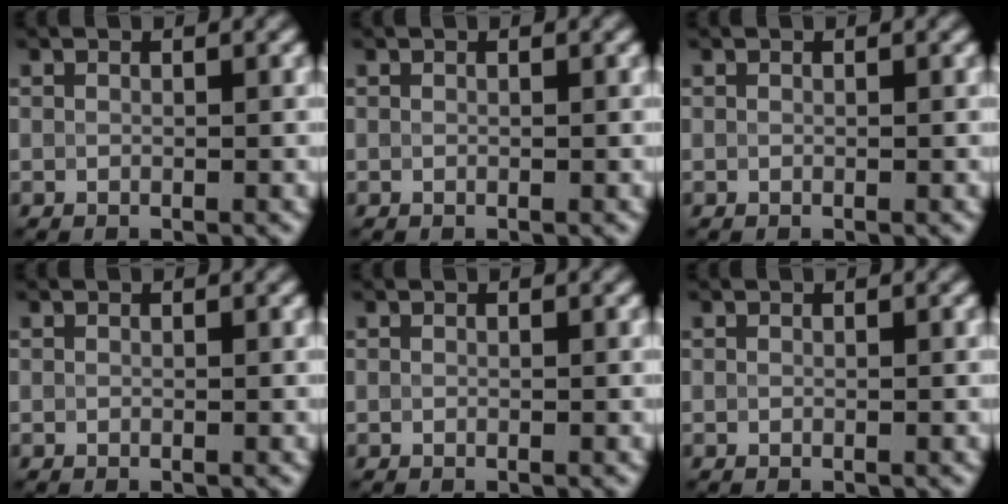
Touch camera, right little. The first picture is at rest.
{"total": 0.0}
{"total": 0.0}
{"total": 0.0}
{"total": 0.0}
{"total": 0.0}